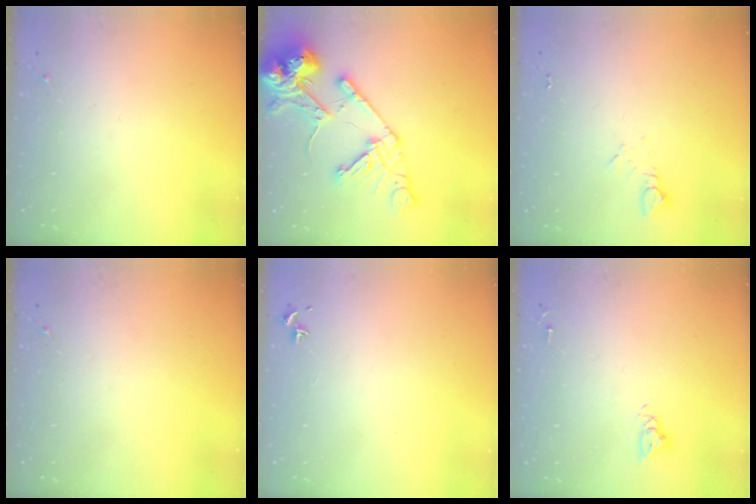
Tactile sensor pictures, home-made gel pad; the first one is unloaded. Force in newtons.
{"total": 18.1, "press": 17.9, "slide": 2.8}
{"total": 2.7, "press": 2.7, "slide": 0.2}
{"total": 0.0}
{"total": 0.7, "press": 0.6, "slide": 0.5}
{"total": 4.9, "press": 4.9, "slide": 0.3}